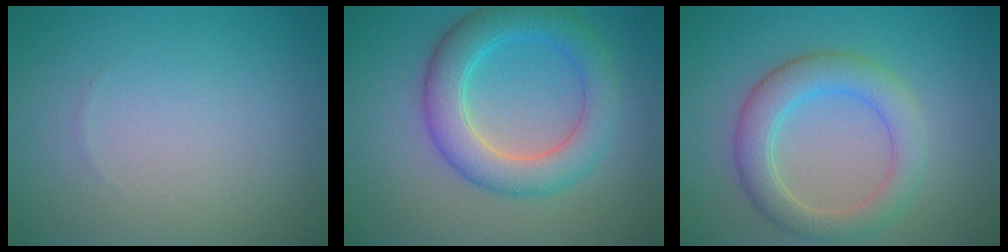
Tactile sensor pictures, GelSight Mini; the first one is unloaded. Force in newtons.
{"total": 5.7, "press": 5.7, "slide": 0.1}
{"total": 4.7, "press": 4.7, "slide": 0.1}